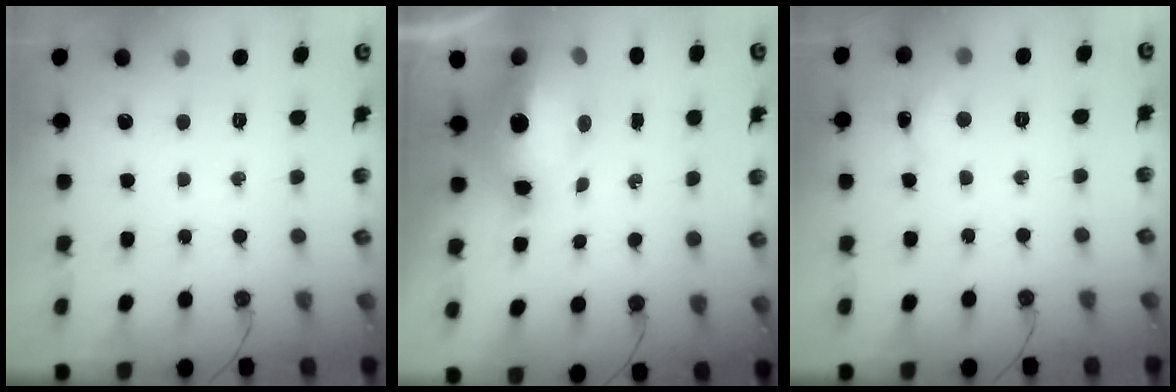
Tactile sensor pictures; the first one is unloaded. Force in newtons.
{"total": 16.7, "press": 16.7, "slide": 1.6}
{"total": 2.7, "press": 2.6, "slide": 0.5}